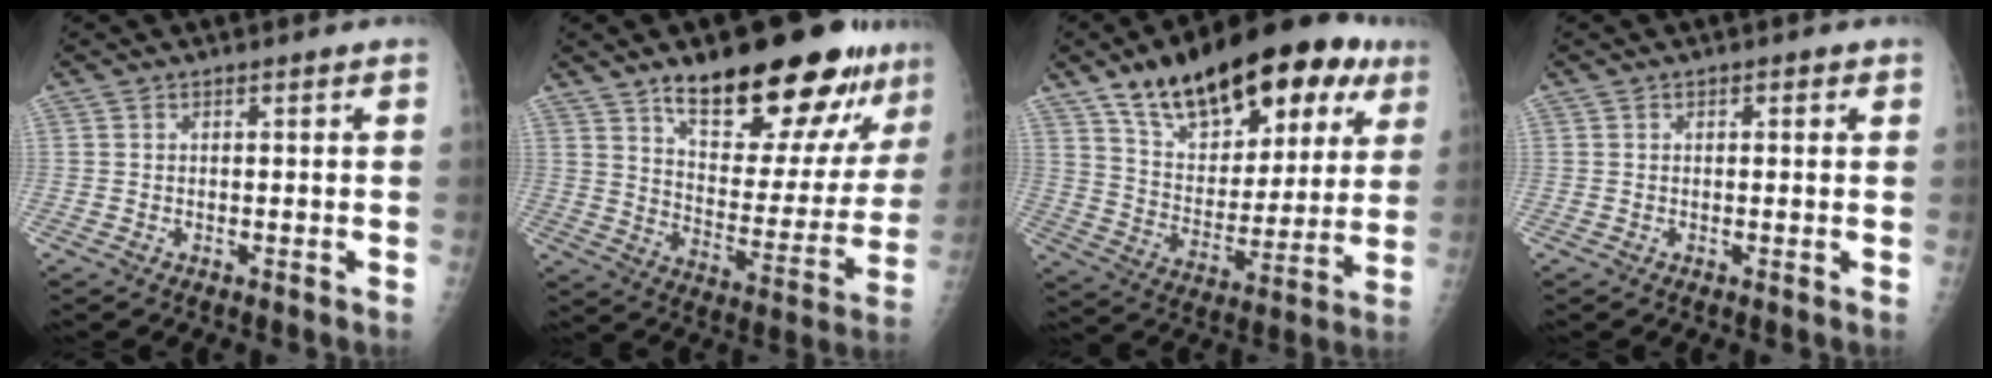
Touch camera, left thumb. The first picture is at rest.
{"total": 23.5, "force": [15.7, 8.2, 15.4], "torque": [-0.172, -0.074, 0.239]}
{"total": 27.3, "force": [15.3, 13.4, 18.2], "torque": [-0.238, -0.016, 0.244]}
{"total": 1.2, "force": [0.5, 0.8, 0.7], "torque": [-0.001, 0.001, 0.003]}